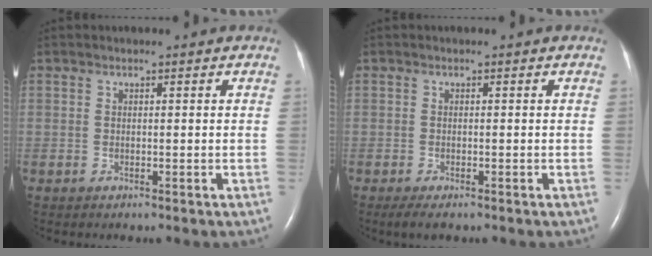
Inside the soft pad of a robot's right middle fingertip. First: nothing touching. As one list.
[{"total": 2.2, "force": [-1.5, 0.6, 1.5], "torque": [-0.030, -0.007, -0.023]}]